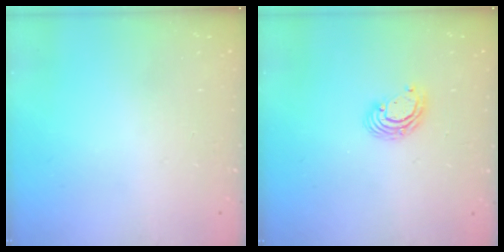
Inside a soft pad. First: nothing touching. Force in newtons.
{"total": 5.2, "press": 5.2, "slide": 0.3}